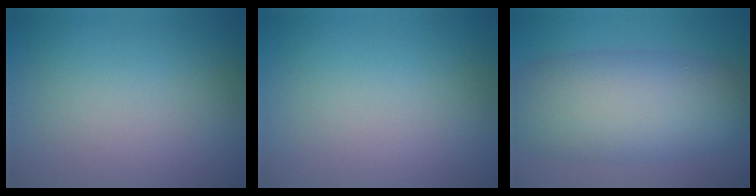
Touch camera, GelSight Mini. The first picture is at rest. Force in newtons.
{"total": 0.0}
{"total": 9.5, "press": 9.5, "slide": 0.3}